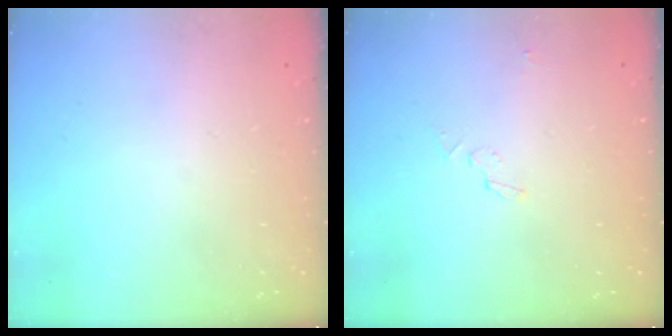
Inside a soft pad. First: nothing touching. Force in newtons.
{"total": 3.2, "press": 3.2, "slide": 0.3}